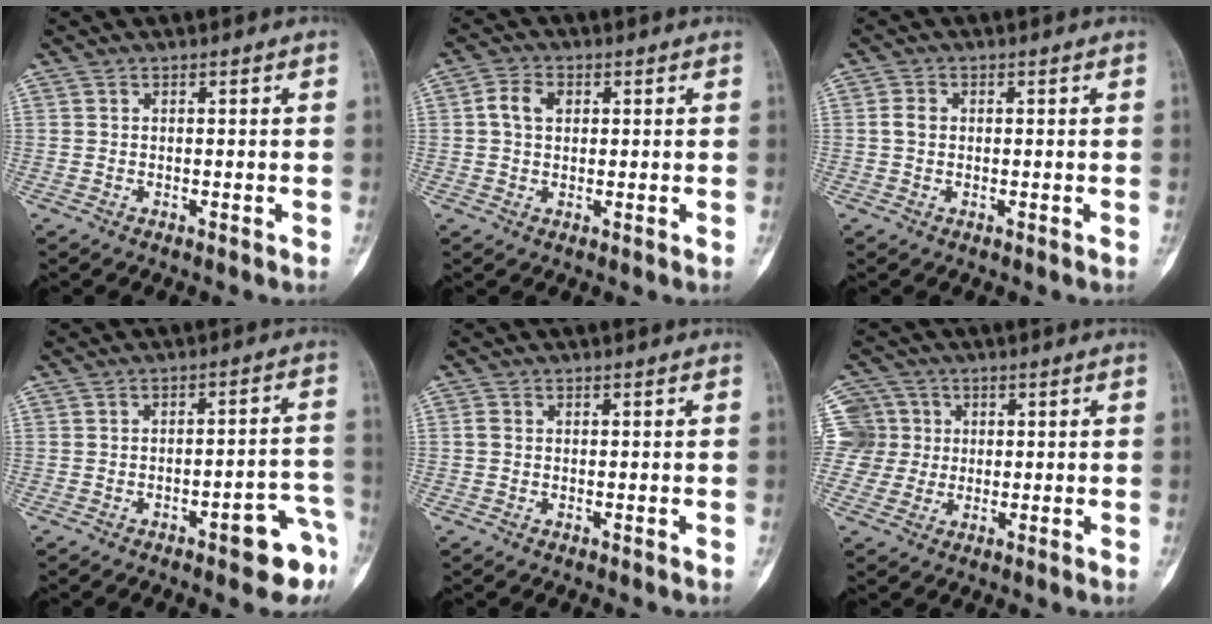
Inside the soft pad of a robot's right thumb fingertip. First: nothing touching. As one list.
[{"total": 4.2, "force": [0.9, 3.0, 2.8], "torque": [-0.050, 0.009, 0.013]}, {"total": 2.1, "force": [0.1, 1.6, 1.3], "torque": [-0.024, 0.005, -0.001]}, {"total": 9.3, "force": [-5.0, 2.9, 7.3], "torque": [-0.065, 0.042, -0.055]}, {"total": 0.9, "force": [-0.1, 0.7, 0.5], "torque": [-0.008, 0.001, -0.004]}, {"total": 8.8, "force": [1.4, 8.6, 1.1], "torque": [-0.006, 0.025, 0.029]}]